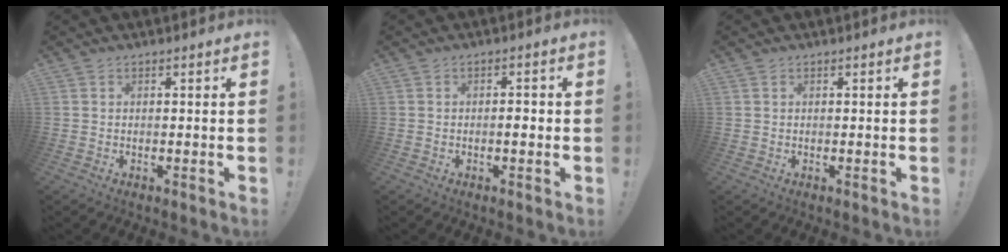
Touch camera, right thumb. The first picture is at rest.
{"total": 2.4, "force": [-0.6, 0.6, 2.2], "torque": [-0.025, -0.001, -0.016]}
{"total": 0.0}